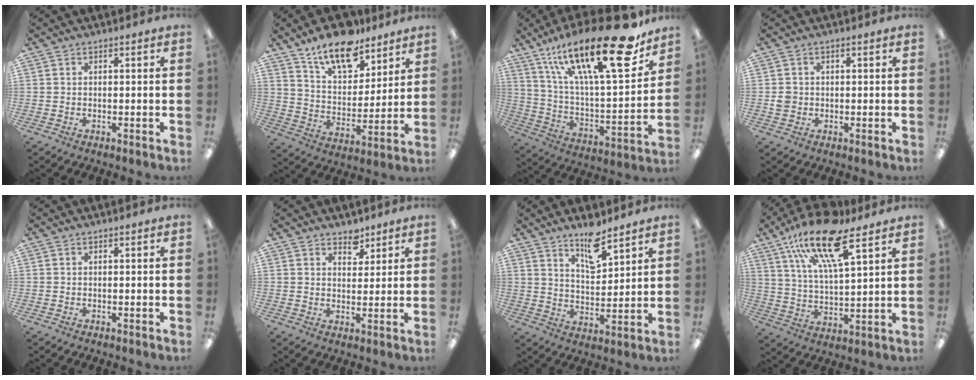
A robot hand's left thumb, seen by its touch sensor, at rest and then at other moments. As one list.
[{"total": 14.9, "force": [11.6, 6.4, 6.7], "torque": [-0.110, -0.070, 0.208]}, {"total": 27.7, "force": [17.2, 8.1, 20.2], "torque": [-0.325, -0.104, 0.279]}, {"total": 2.1, "force": [-0.2, 1.9, 0.7], "torque": [-0.013, 0.005, -0.006]}, {"total": 0.0}, {"total": 4.4, "force": [3.5, 2.6, 0.9], "torque": [0.004, -0.023, 0.058]}, {"total": 9.4, "force": [7.5, 3.1, 4.8], "torque": [-0.065, -0.050, 0.128]}, {"total": 17.7, "force": [11.3, 5.3, 12.5], "torque": [-0.225, -0.051, 0.193]}]